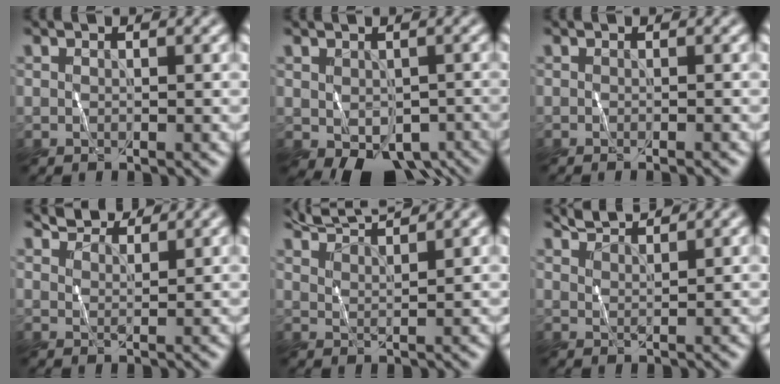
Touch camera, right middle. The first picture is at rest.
{"total": 5.2, "force": [-2.1, 3.3, 3.5], "torque": [-0.055, -0.013, -0.017]}
{"total": 0.7, "force": [-0.7, -0.1, 0.2], "torque": [-0.001, -0.002, -0.011]}
{"total": 3.2, "force": [3.0, 0.4, 0.8], "torque": [-0.022, 0.011, 0.050]}
{"total": 5.4, "force": [4.9, 0.6, 2.1], "torque": [-0.043, 0.021, 0.075]}
{"total": 2.7, "force": [2.6, 0.1, 0.8], "torque": [-0.010, 0.009, 0.048]}